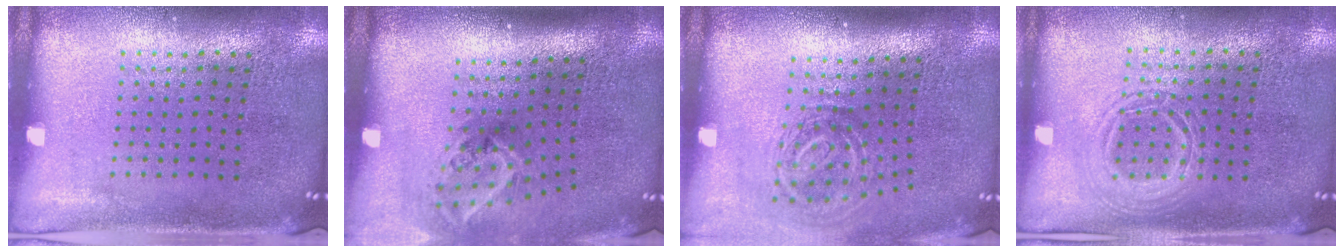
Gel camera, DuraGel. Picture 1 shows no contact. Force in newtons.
{"total": 1.9, "press": 1.2, "slide": 1.5}
{"total": 2.0, "press": 1.3, "slide": 1.5}
{"total": 1.1, "press": 1.0, "slide": 0.1}